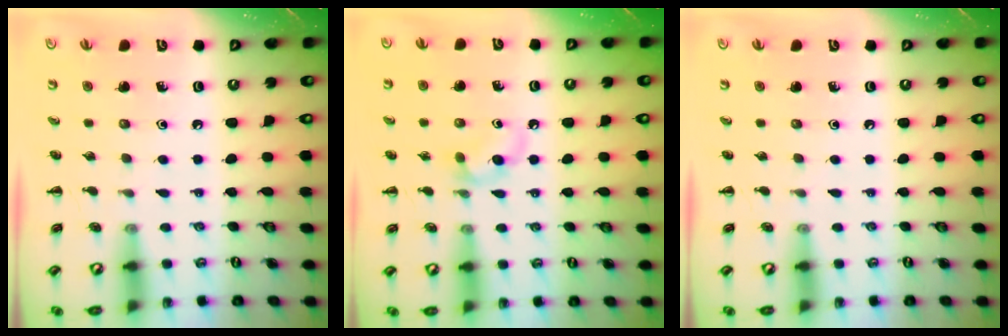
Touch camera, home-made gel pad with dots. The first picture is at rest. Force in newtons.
{"total": 5.4, "press": 5.1, "slide": 1.7}
{"total": 0.0}